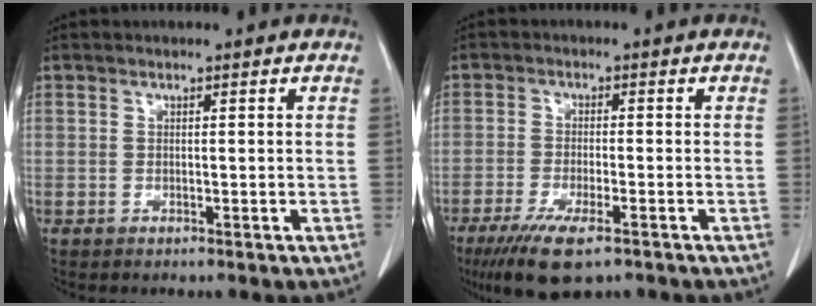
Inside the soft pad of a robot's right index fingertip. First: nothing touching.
{"total": 8.6, "force": [-5.6, 1.8, 6.2], "torque": [-0.110, -0.020, -0.090]}